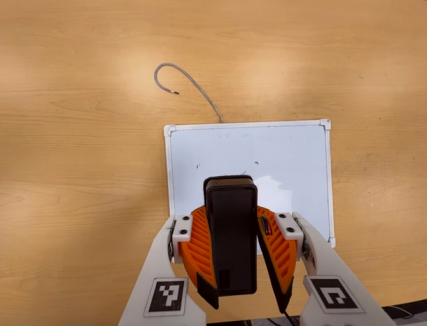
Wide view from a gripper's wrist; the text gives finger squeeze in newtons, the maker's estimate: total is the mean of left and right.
{"total": 9.3, "left": 9.7, "right": 9.0}